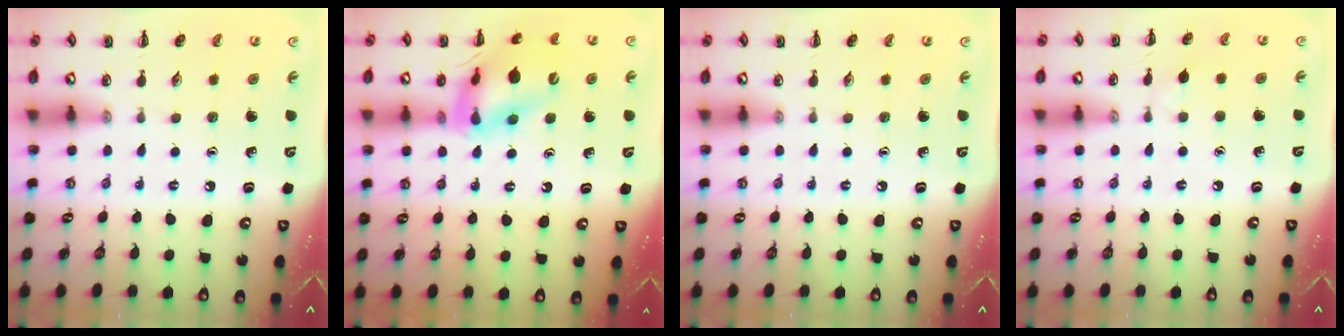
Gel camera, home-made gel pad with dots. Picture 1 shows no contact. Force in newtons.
{"total": 15.0, "press": 14.8, "slide": 2.4}
{"total": 0.0}
{"total": 3.6, "press": 3.3, "slide": 1.4}